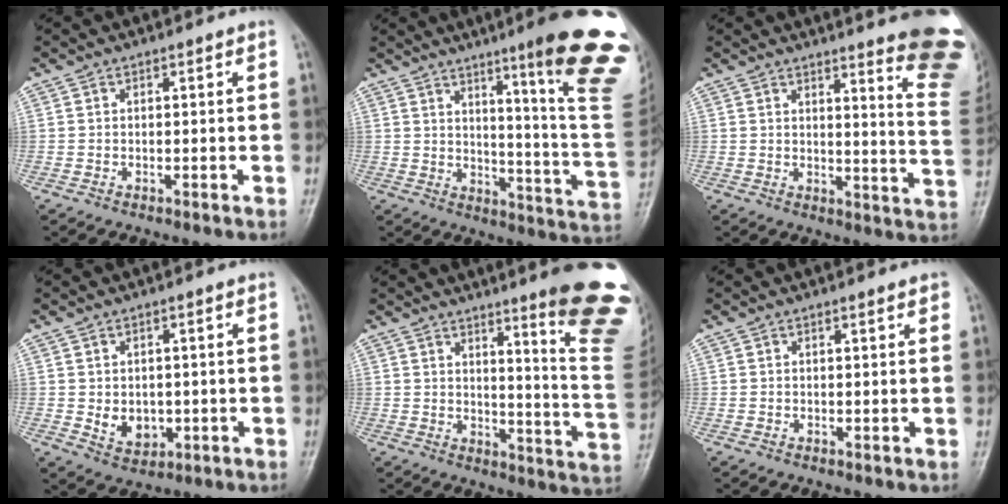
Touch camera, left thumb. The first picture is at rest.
{"total": 23.3, "force": [12.5, 1.9, 19.5], "torque": [-0.208, -0.071, 0.168]}
{"total": 16.3, "force": [12.7, 1.5, 10.1], "torque": [-0.097, -0.126, 0.135]}
{"total": 5.2, "force": [-0.5, 4.1, 3.1], "torque": [-0.029, -0.005, 0.004]}
{"total": 19.5, "force": [12.2, 2.0, 15.0], "torque": [-0.158, -0.093, 0.151]}
{"total": 1.2, "force": [0.8, 0.3, 0.9], "torque": [-0.012, -0.001, 0.007]}